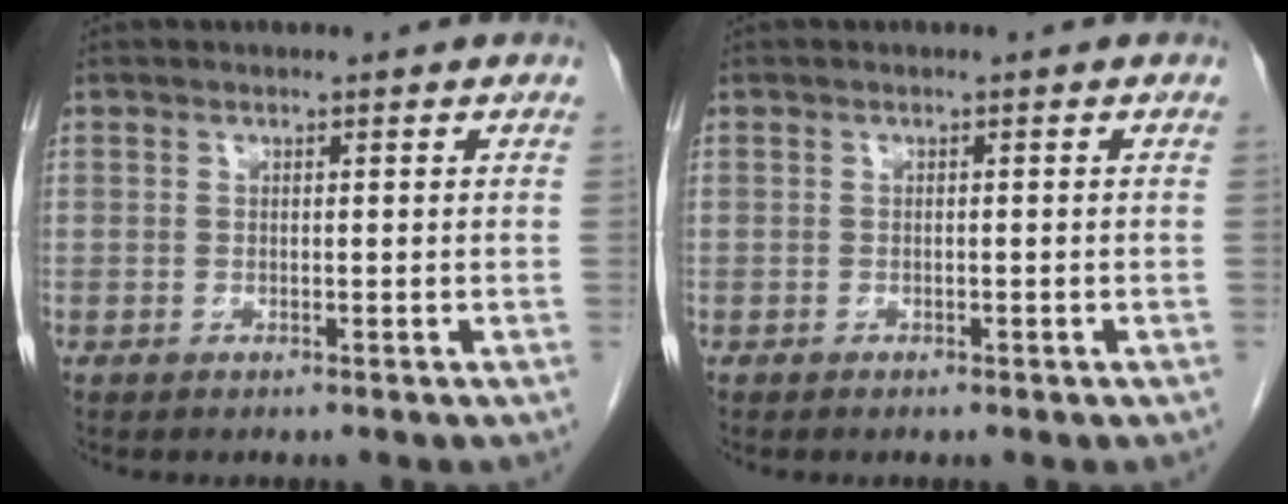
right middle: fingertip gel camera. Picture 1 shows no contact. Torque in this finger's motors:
{"motor_torque": [-0.29, 0.00, -0.04, -0.01]}